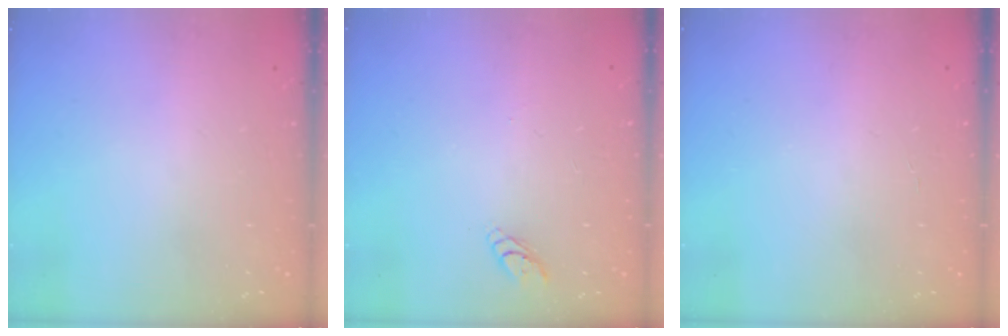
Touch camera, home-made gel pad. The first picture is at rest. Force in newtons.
{"total": 3.3, "press": 3.3, "slide": 0.3}
{"total": 1.9, "press": 1.9, "slide": 0.2}